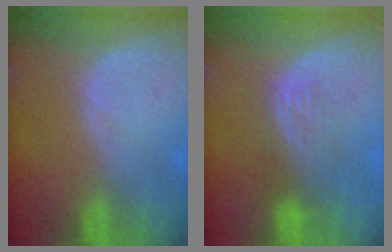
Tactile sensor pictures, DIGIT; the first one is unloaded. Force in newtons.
{"total": 4.1, "press": 4.1, "slide": 0.1}